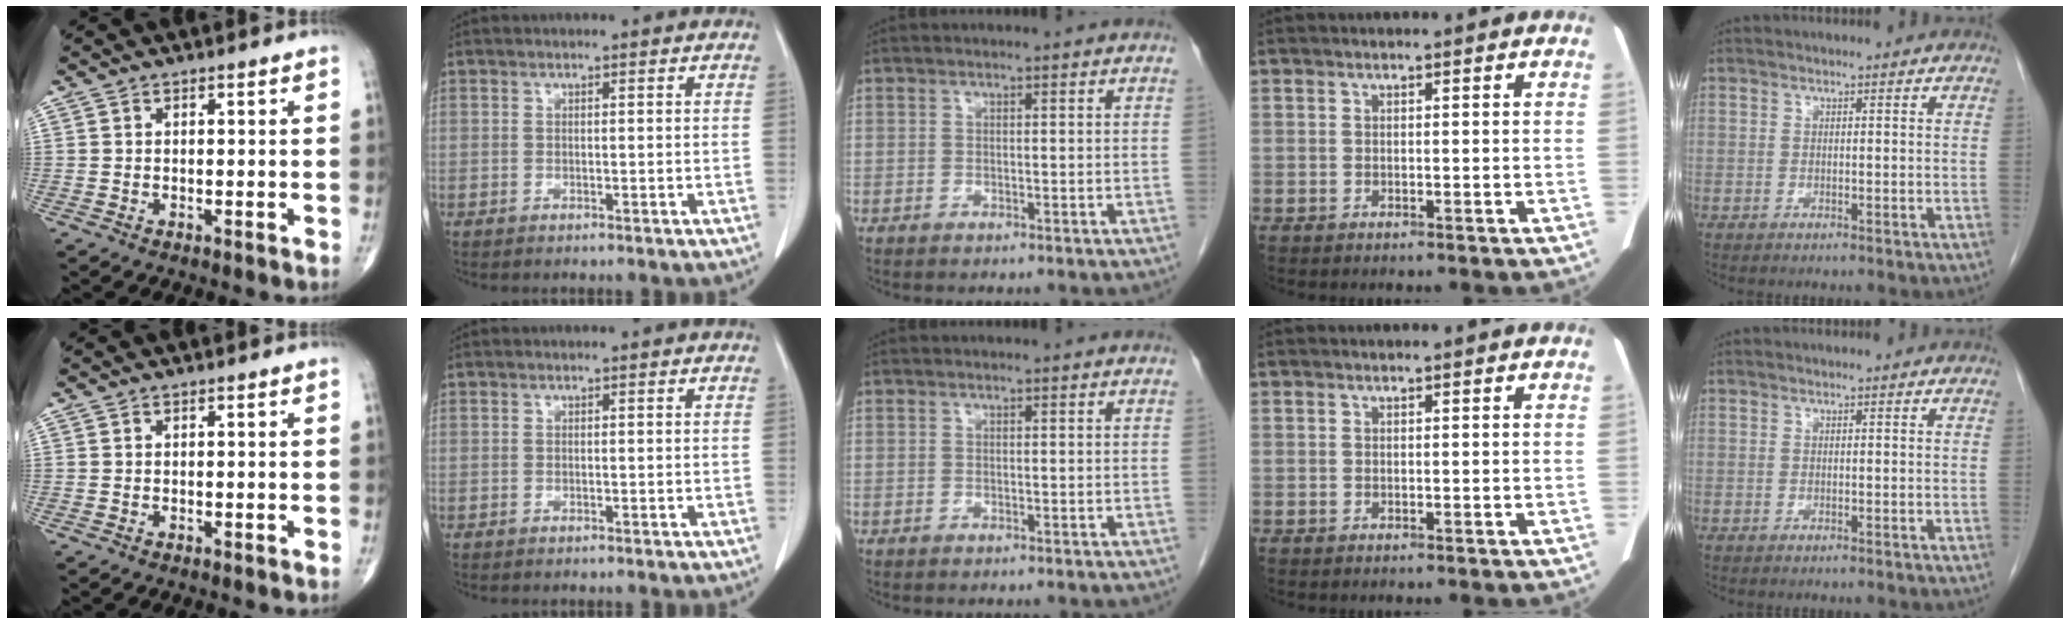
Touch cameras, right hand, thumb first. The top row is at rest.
{}